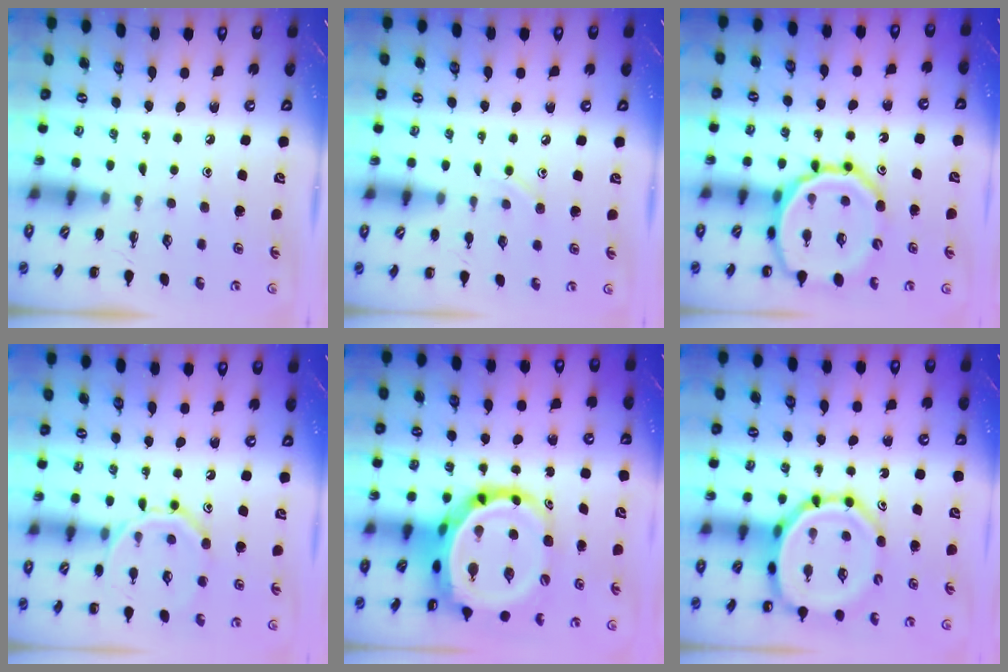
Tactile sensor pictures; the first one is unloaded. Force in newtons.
{"total": 5.0, "press": 4.8, "slide": 1.4}
{"total": 17.7, "press": 17.4, "slide": 3.3}
{"total": 12.6, "press": 12.5, "slide": 1.0}
{"total": 12.7, "press": 12.2, "slide": 3.5}
{"total": 12.5, "press": 11.9, "slide": 3.7}